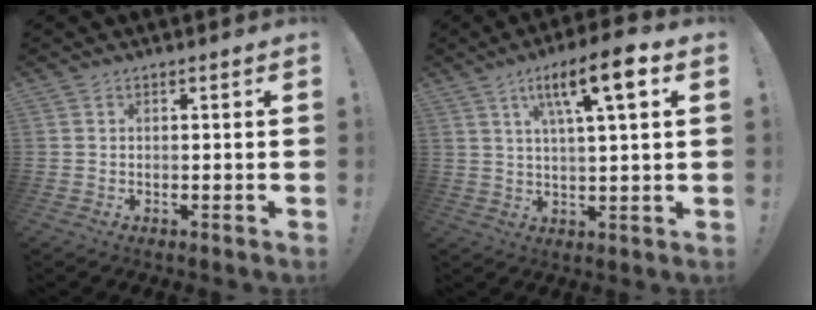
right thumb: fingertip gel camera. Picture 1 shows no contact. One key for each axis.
{"total": 11.7, "fx": 4.6, "fy": 2.3, "fz": 10.5, "tx": -0.165, "ty": -0.011, "tz": 0.067}